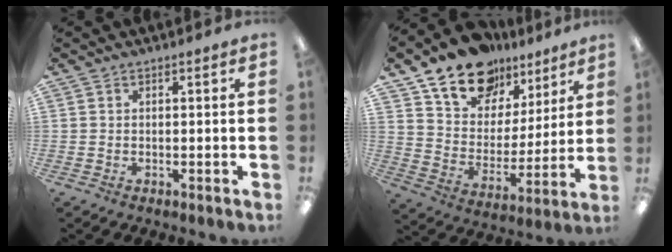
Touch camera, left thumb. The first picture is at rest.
{"total": 15.9, "force": [12.4, 9.0, 4.4], "torque": [-0.092, -0.082, 0.228]}